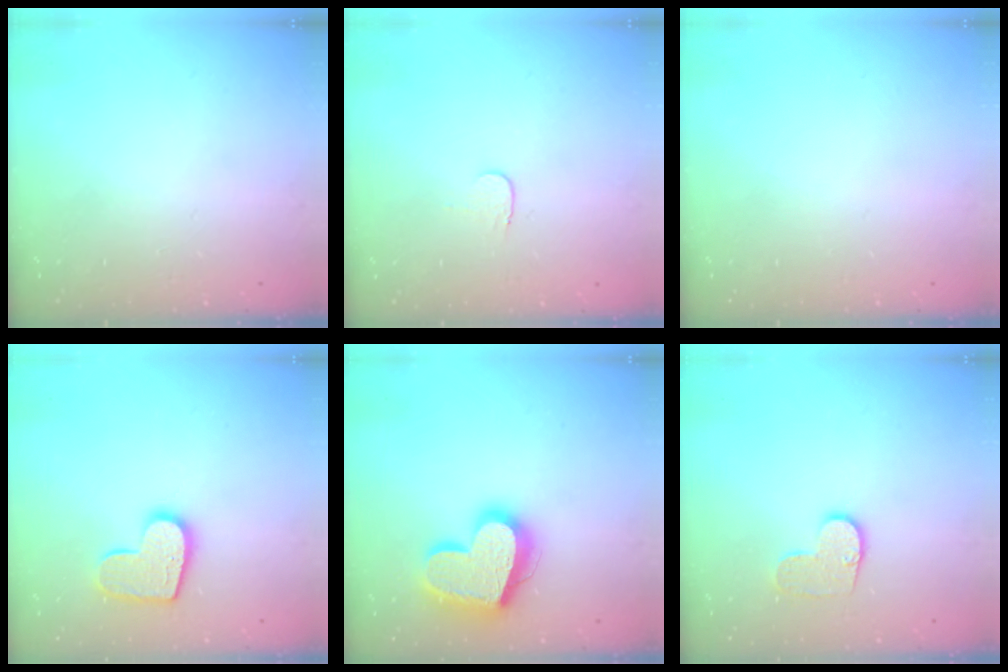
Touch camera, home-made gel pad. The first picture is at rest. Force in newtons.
{"total": 3.7, "press": 3.7, "slide": 0.4}
{"total": 0.0}
{"total": 12.7, "press": 12.6, "slide": 0.8}
{"total": 20.5, "press": 20.4, "slide": 1.7}
{"total": 8.4, "press": 8.4, "slide": 0.3}